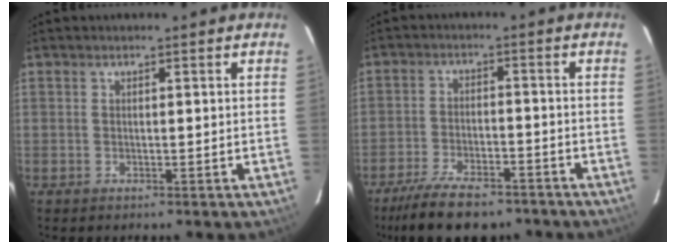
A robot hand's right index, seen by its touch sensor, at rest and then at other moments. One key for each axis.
{"total": 13.4, "fx": -10.7, "fy": 4.8, "fz": 6.7, "tx": -0.149, "ty": -0.018, "tz": -0.172}